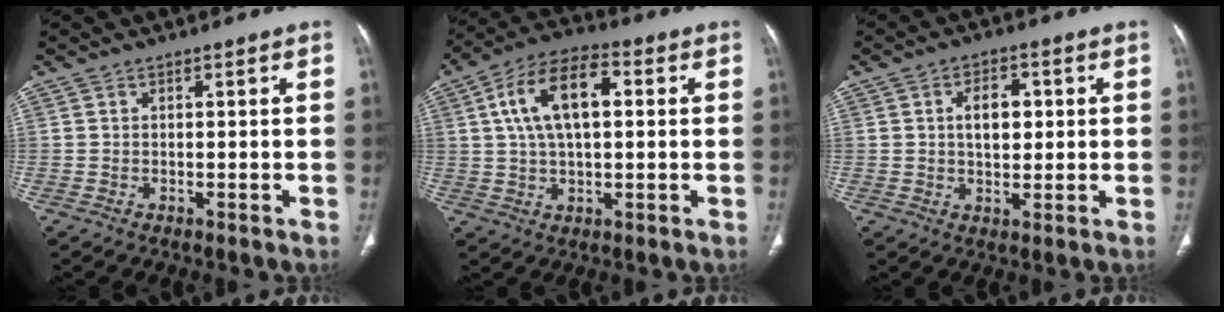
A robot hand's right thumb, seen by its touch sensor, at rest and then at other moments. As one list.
[{"total": 13.7, "force": [2.9, 7.0, 11.4], "torque": [-0.206, 0.021, 0.047]}, {"total": 6.5, "force": [1.1, 4.0, 5.0], "torque": [-0.059, 0.002, 0.017]}]